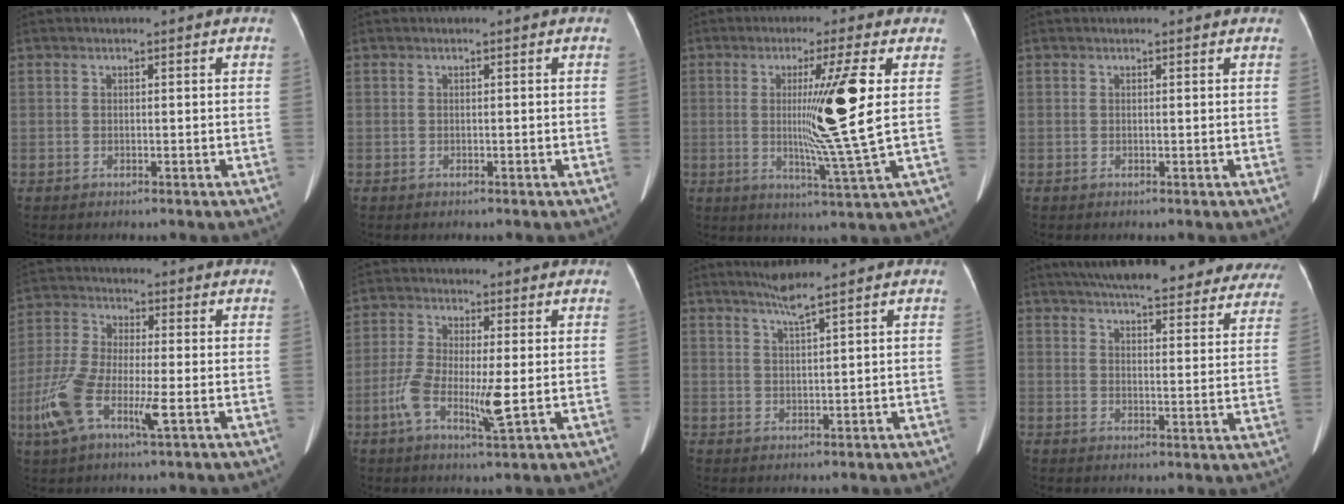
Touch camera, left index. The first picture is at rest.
{"total": 0.0}
{"total": 10.8, "force": [1.1, -2.2, 10.5], "torque": [-0.189, -0.023, 0.021]}
{"total": 0.8, "force": [0.7, 0.5, 0.2], "torque": [-0.007, 0.014, 0.003]}
{"total": 10.2, "force": [-3.2, 2.6, 9.3], "torque": [-0.214, 0.000, -0.062]}
{"total": 8.2, "force": [-1.7, 1.6, 7.8], "torque": [-0.158, -0.006, -0.033]}
{"total": 3.0, "force": [2.4, -1.0, 1.6], "torque": [-0.032, -0.003, 0.048]}
{"total": 29.8, "force": [25.9, 6.2, 13.5], "torque": [-0.208, -0.020, 0.308]}